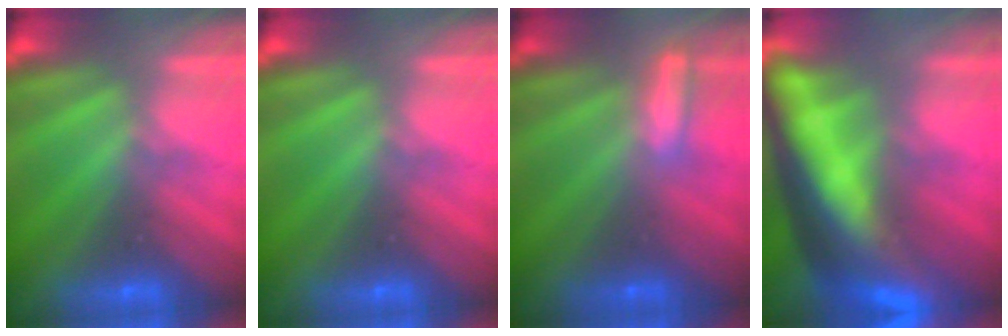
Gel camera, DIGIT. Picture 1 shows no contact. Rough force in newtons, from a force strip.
{"total": 0.0}
{"total": 1.3}
{"total": 6.8}